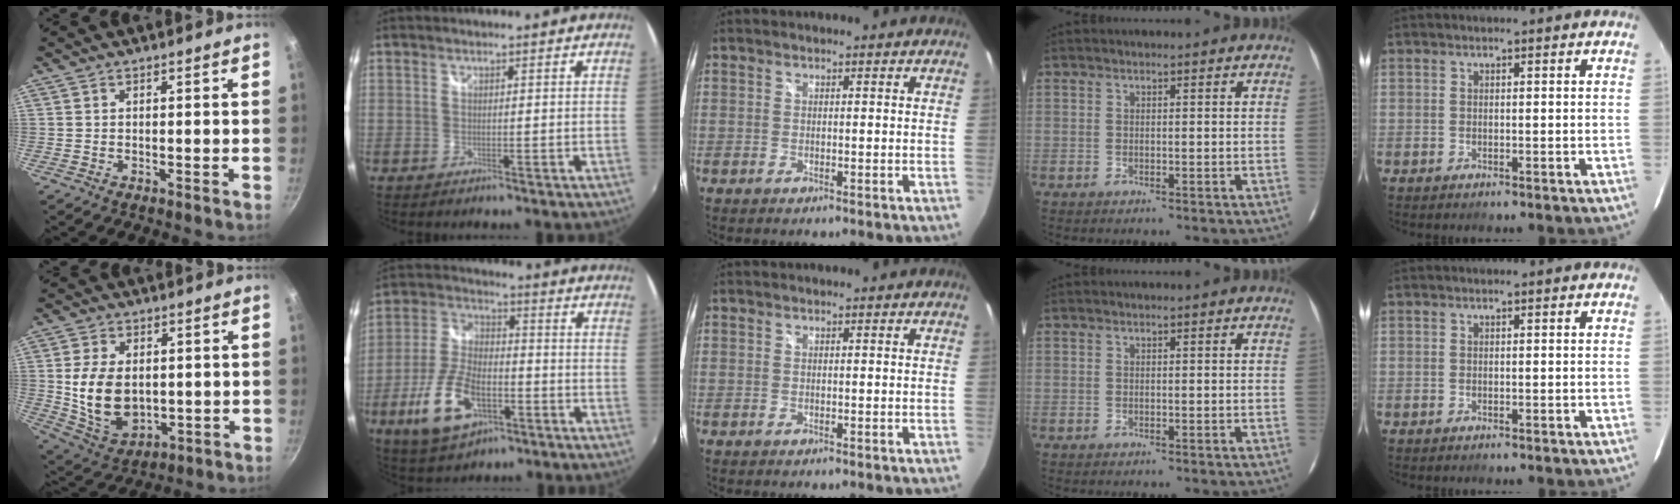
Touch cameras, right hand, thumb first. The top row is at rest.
{"thumb": {"total": 12.6, "force": [0.7, 8.5, 9.3], "torque": [-0.160, -0.016, 0.032]}, "index": {"total": 14.2, "force": [-6.0, 7.3, 10.6], "torque": [-0.230, -0.002, -0.101]}}